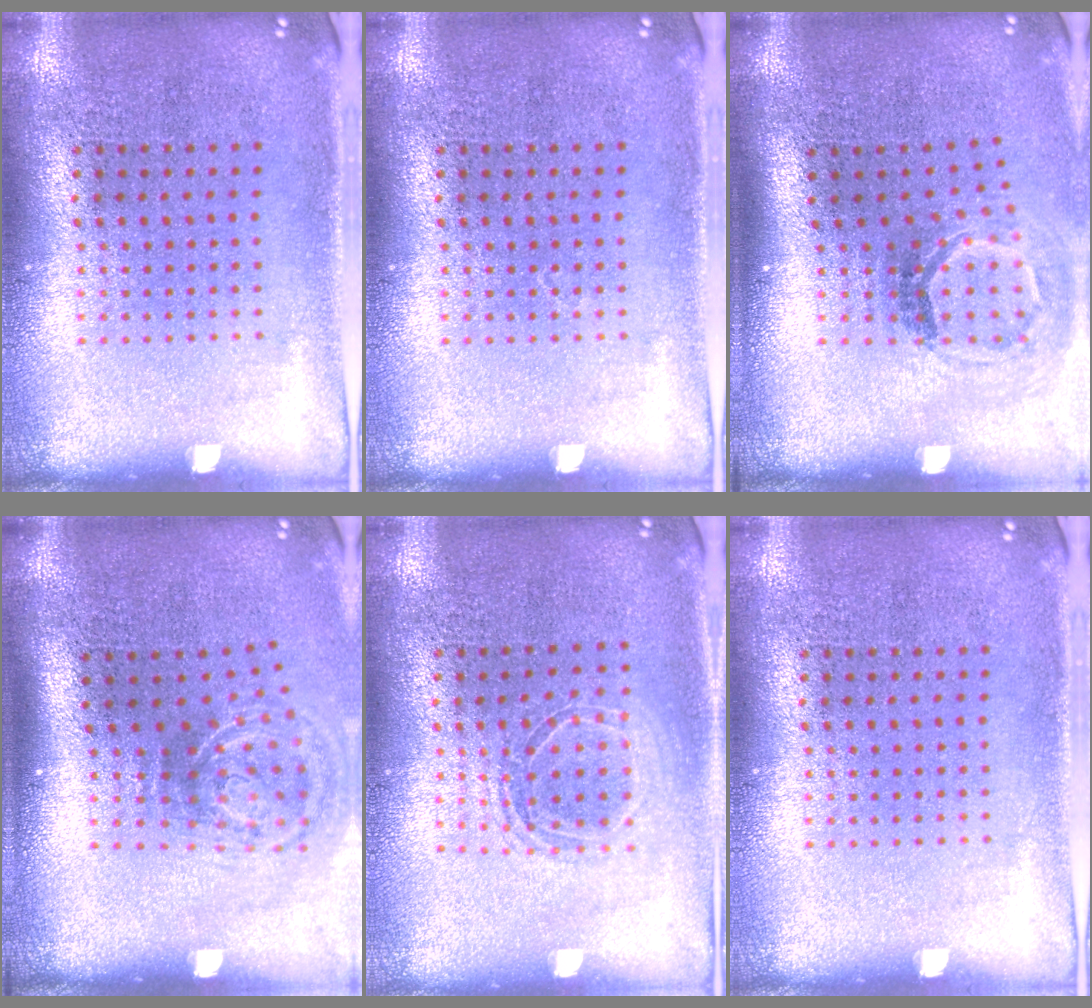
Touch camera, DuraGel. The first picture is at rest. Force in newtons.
{"total": 0.0}
{"total": 1.8, "press": 1.2, "slide": 1.4}
{"total": 2.0, "press": 1.2, "slide": 1.6}
{"total": 1.4, "press": 1.2, "slide": 0.7}
{"total": 0.0}